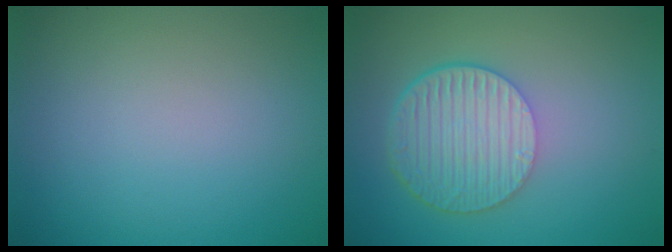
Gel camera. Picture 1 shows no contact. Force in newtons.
{"total": 6.6, "press": 4.7, "slide": 4.6}